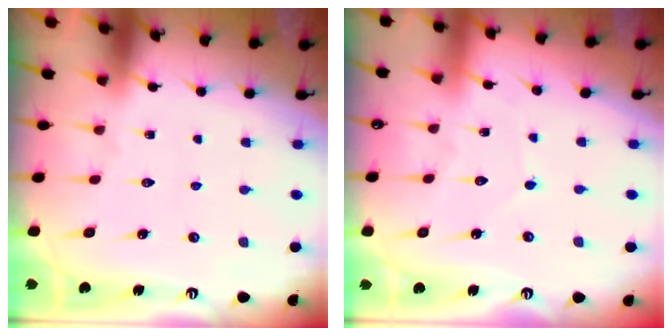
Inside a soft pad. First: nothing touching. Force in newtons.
{"total": 3.7, "press": 3.7, "slide": 0.4}